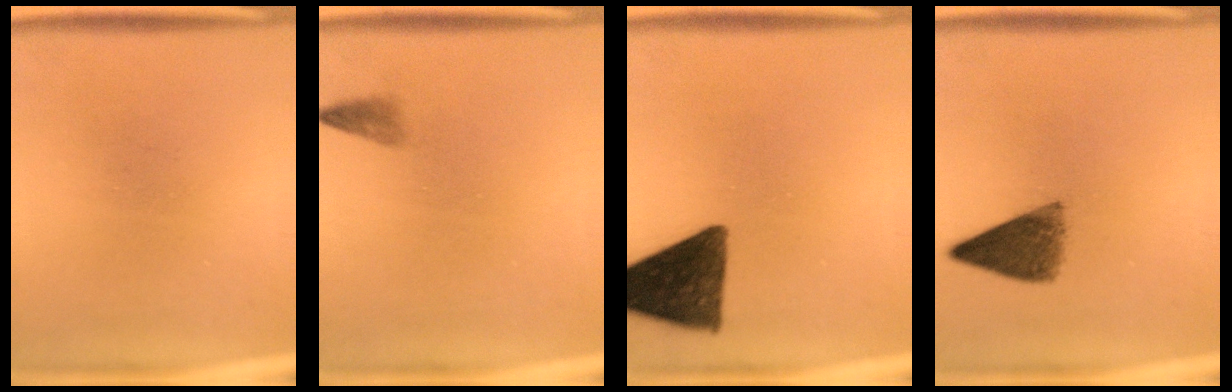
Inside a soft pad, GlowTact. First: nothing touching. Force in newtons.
{"total": 1.2}
{"total": 13.0}
{"total": 6.3}